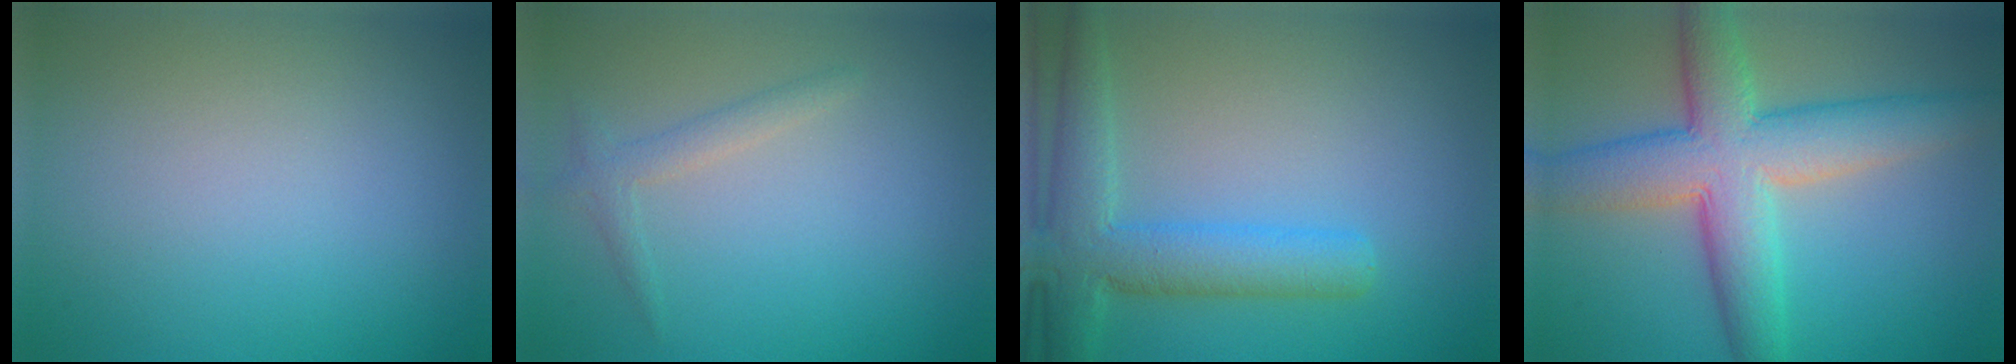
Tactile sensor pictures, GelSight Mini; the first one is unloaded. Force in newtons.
{"total": 1.5, "press": 1.5, "slide": 0.0}
{"total": 5.4, "press": 5.4, "slide": 0.3}
{"total": 9.0, "press": 9.0, "slide": 0.4}